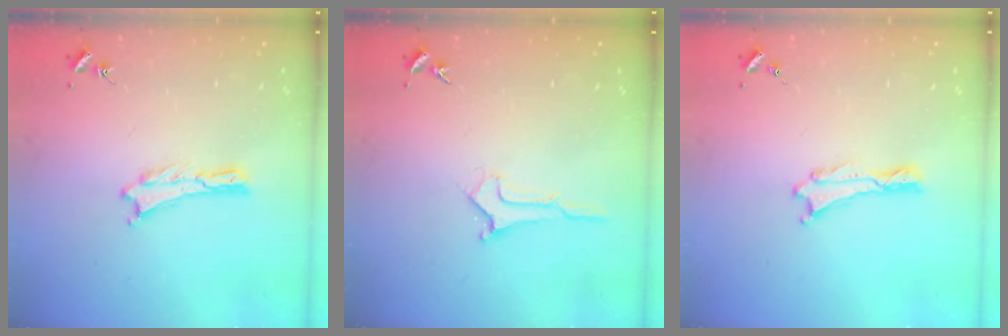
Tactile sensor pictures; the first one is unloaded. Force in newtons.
{"total": 1.0, "press": 1.0, "slide": 0.0}
{"total": 0.0}